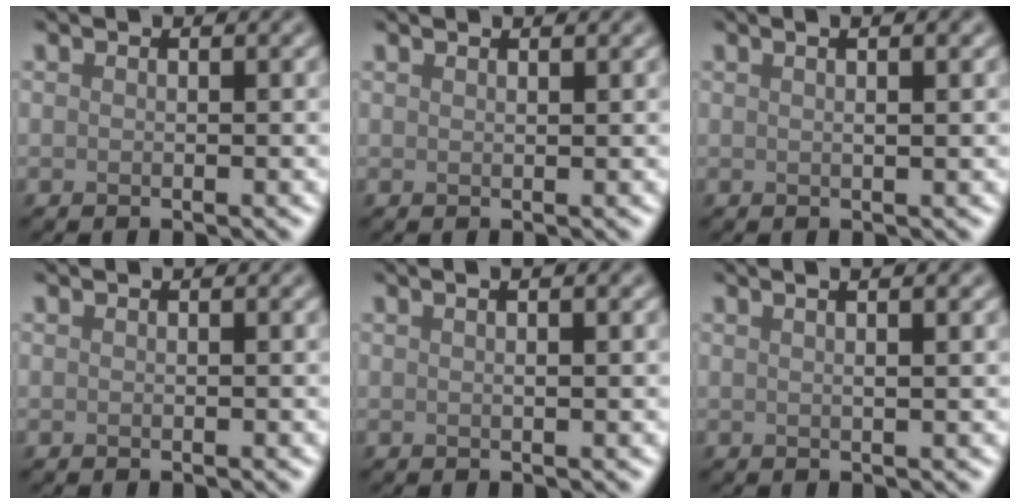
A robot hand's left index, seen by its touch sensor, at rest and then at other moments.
{"total": 1.0, "force": [0.9, 0.2, 0.4], "torque": [-0.002, -0.001, 0.008]}
{"total": 4.7, "force": [2.2, 2.1, 3.6], "torque": [-0.013, 0.027, -0.003]}
{"total": 0.0}
{"total": 3.1, "force": [1.5, 1.3, 2.5], "torque": [-0.012, 0.009, -0.003]}
{"total": 5.6, "force": [2.6, 2.6, 4.2], "torque": [-0.015, 0.037, -0.002]}